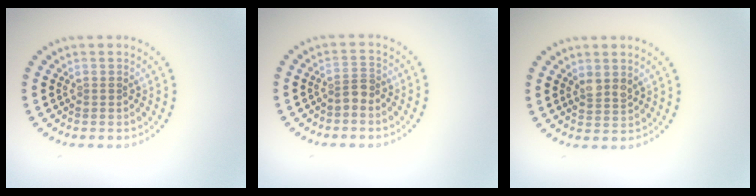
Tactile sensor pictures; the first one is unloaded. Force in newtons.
{"total": 1.6, "press": 1.3, "slide": 1.0}
{"total": 1.7, "press": 1.5, "slide": 0.7}